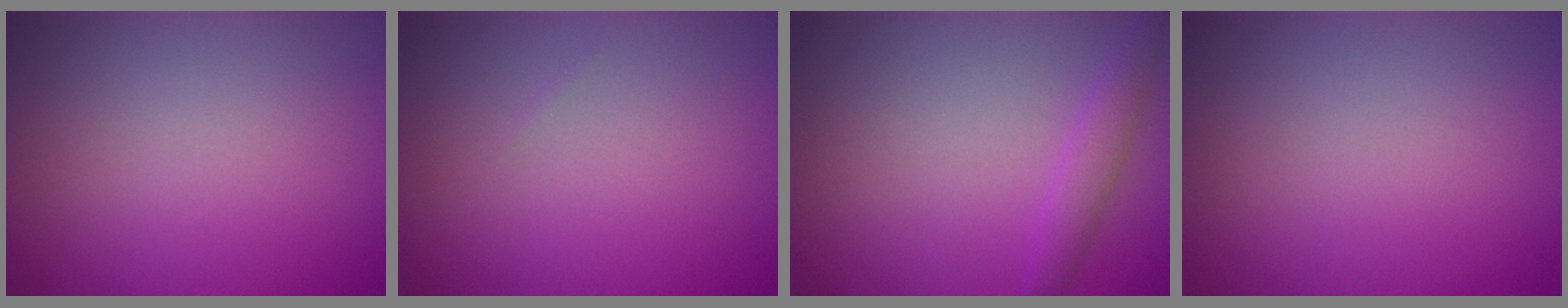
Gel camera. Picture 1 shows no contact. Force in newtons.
{"total": 0.0}
{"total": 1.8, "press": 1.8, "slide": 0.2}
{"total": 0.0}